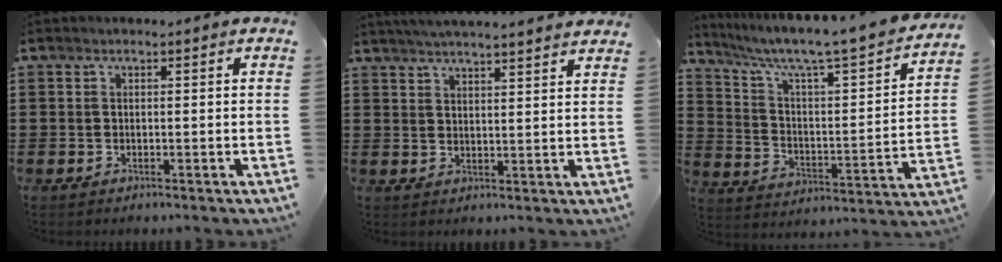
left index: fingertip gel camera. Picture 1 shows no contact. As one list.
[{"total": 3.7, "force": [3.5, -0.7, 0.7], "torque": [-0.027, -0.015, 0.063]}, {"total": 5.2, "force": [4.1, 0.4, 3.2], "torque": [-0.083, -0.043, 0.059]}]